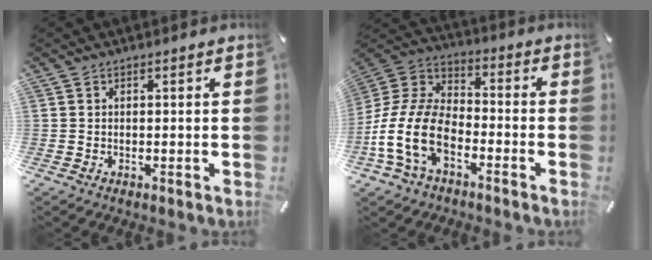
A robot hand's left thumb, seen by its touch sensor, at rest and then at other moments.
{"total": 15.0, "force": [-7.4, 8.6, 9.8], "torque": [-0.220, 0.018, -0.139]}